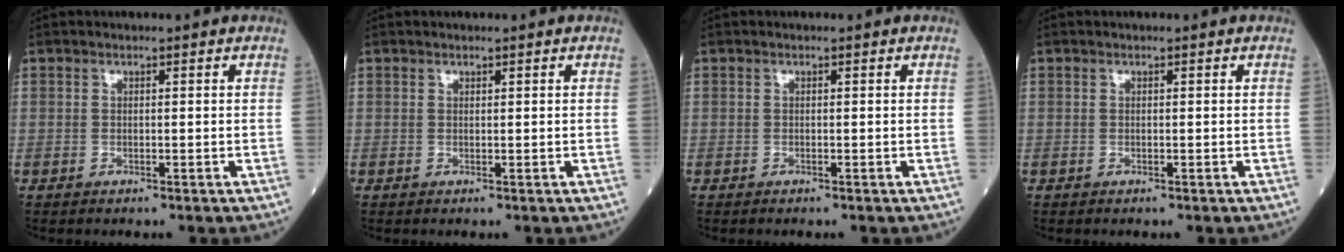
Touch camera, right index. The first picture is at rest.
{"total": 0.0}
{"total": 0.0}
{"total": 0.0}